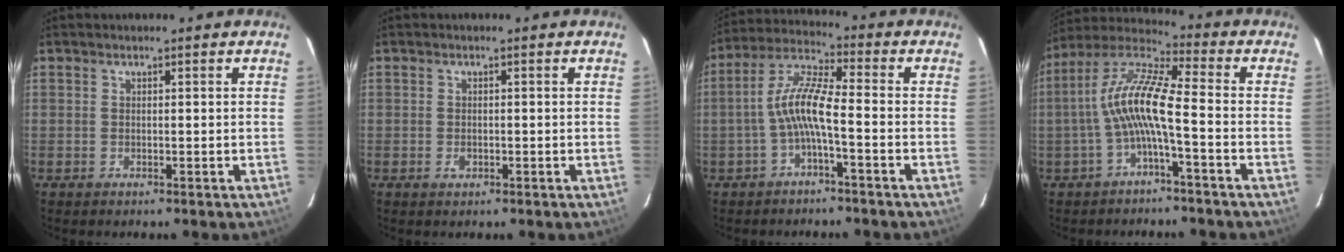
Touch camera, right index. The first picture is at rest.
{"total": 1.6, "force": [-0.5, 1.0, 1.1], "torque": [-0.020, 0.001, -0.009]}
{"total": 7.8, "force": [-2.4, 1.0, 7.4], "torque": [-0.173, 0.018, -0.047]}
{"total": 10.7, "force": [-2.5, 1.4, 10.3], "torque": [-0.218, 0.018, -0.052]}